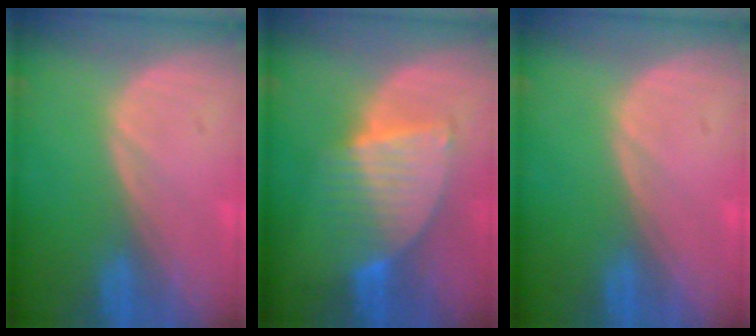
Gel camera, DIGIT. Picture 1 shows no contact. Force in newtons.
{"total": 7.0, "press": 6.8, "slide": 1.6}
{"total": 0.0}